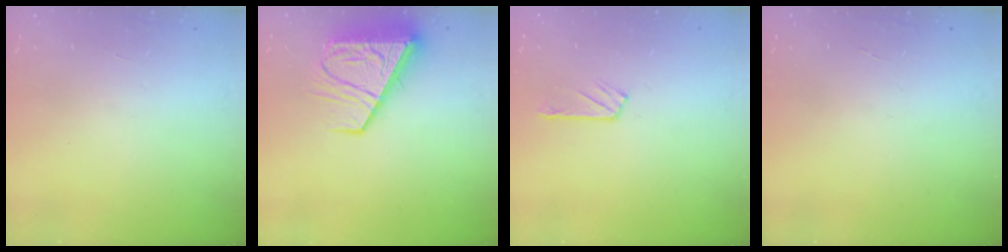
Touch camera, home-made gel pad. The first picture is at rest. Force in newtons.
{"total": 13.2, "press": 13.1, "slide": 1.6}
{"total": 5.3, "press": 5.3, "slide": 0.6}
{"total": 0.0}